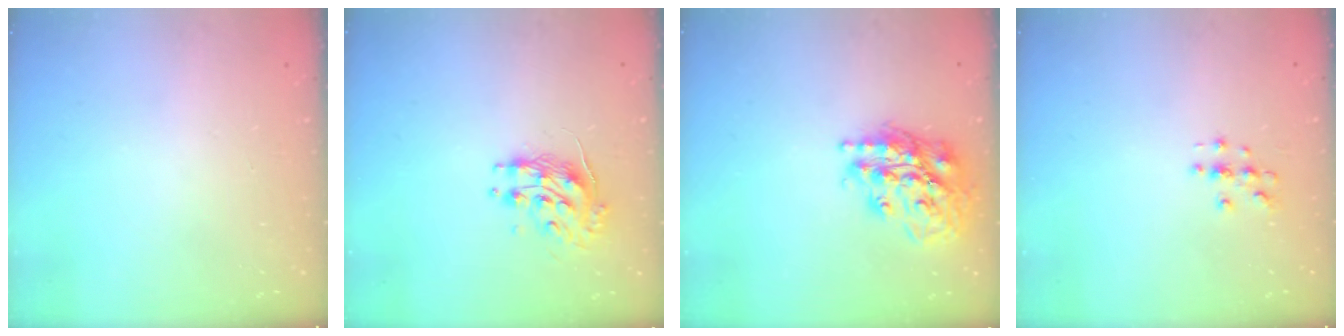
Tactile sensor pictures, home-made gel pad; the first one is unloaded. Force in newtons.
{"total": 9.3, "press": 9.3, "slide": 0.5}
{"total": 19.9, "press": 19.8, "slide": 2.4}
{"total": 2.9, "press": 2.9, "slide": 0.3}